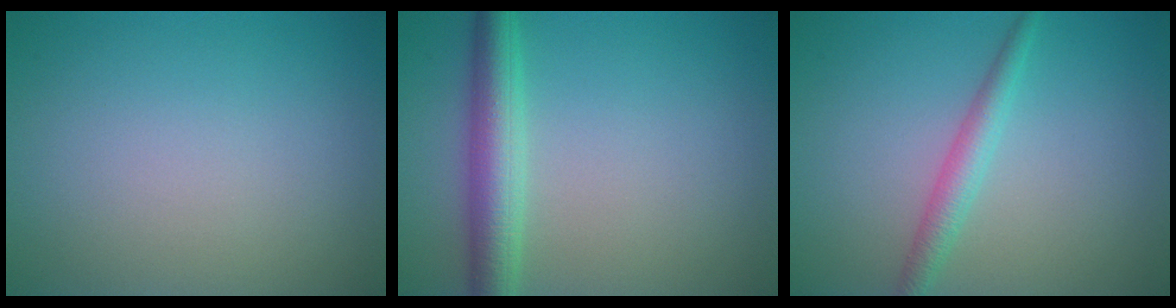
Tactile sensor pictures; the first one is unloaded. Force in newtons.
{"total": 4.4, "press": 4.4, "slide": 0.1}
{"total": 2.3, "press": 2.3, "slide": 0.1}